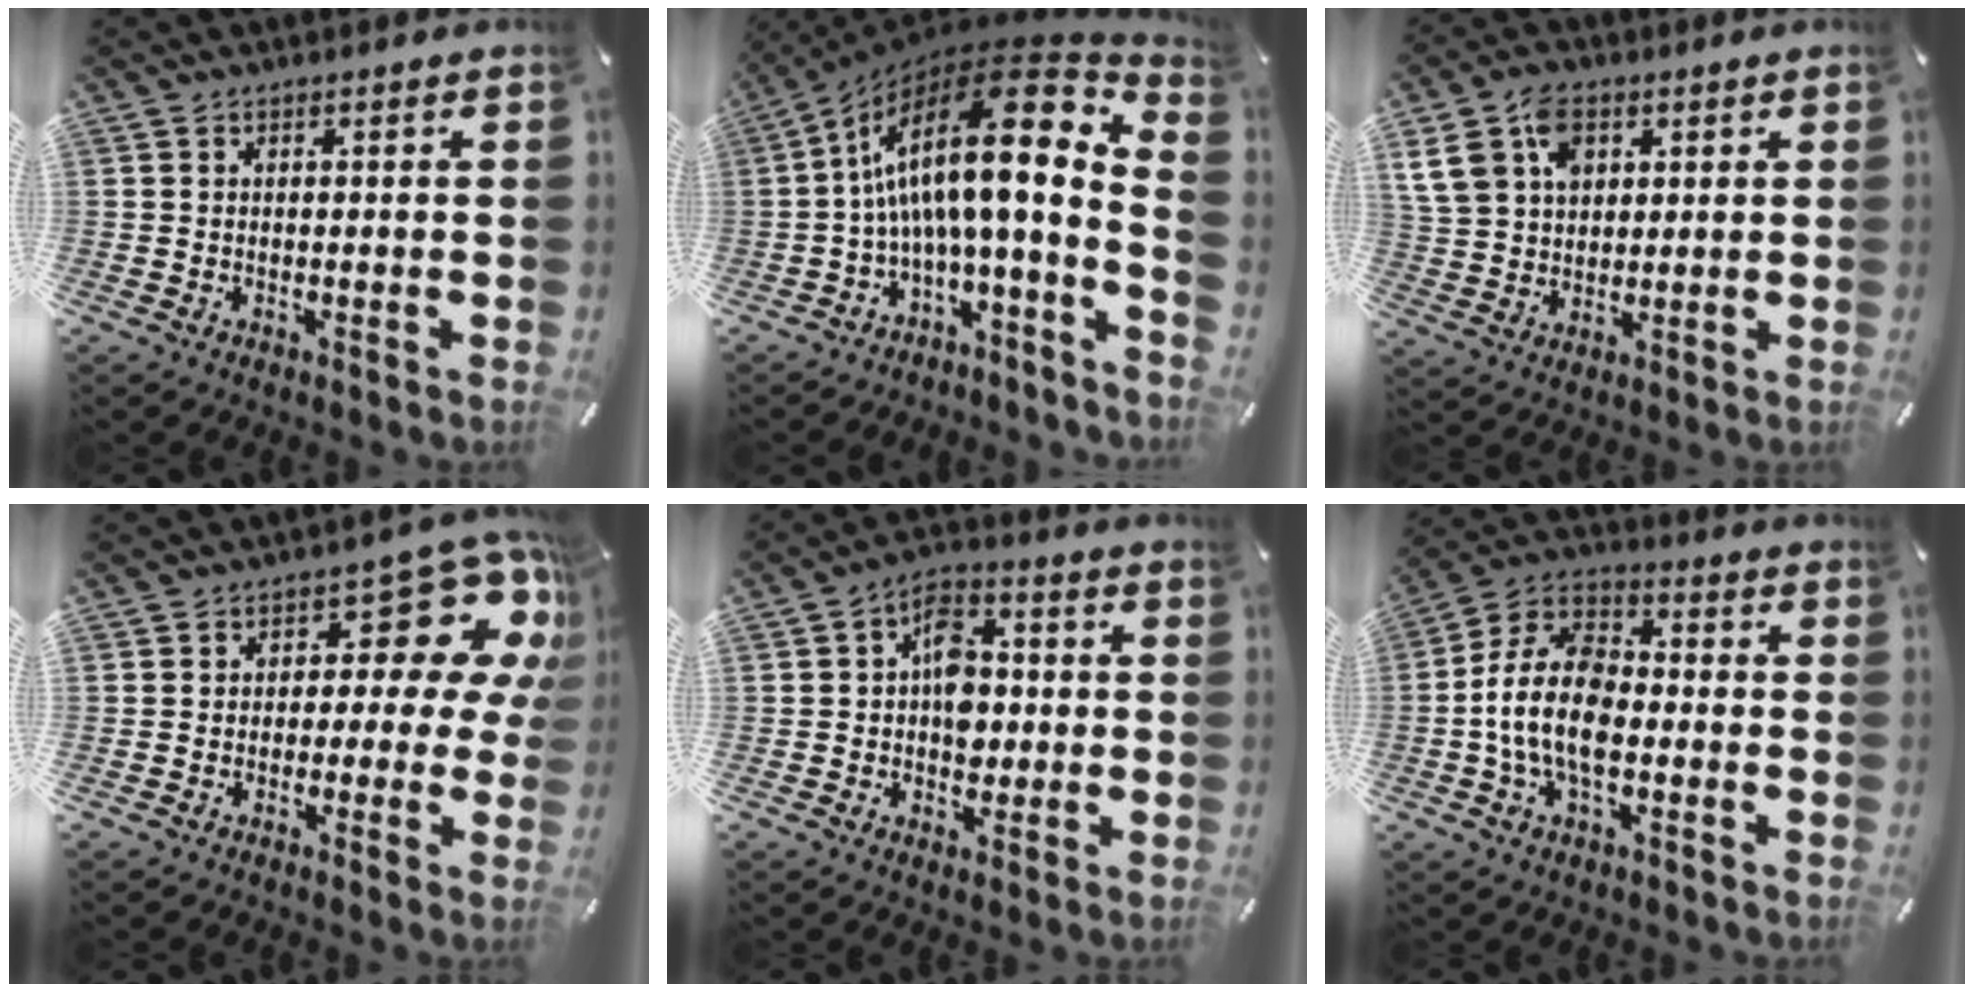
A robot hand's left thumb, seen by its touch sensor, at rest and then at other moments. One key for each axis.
{"total": 19.5, "fx": 5.5, "fy": 4.9, "fz": 18.0, "tx": -0.300, "ty": -0.070, "tz": 0.083}
{"total": 9.9, "fx": 4.1, "fy": 7.0, "fz": 5.7, "tx": -0.132, "ty": 0.009, "tz": 0.080}
{"total": 13.1, "fx": 5.0, "fy": 7.1, "fz": 9.9, "tx": -0.116, "ty": -0.036, "tz": 0.079}
{"total": 8.8, "fx": -0.5, "fy": 6.6, "fz": 5.8, "tx": -0.083, "ty": 0.009, "tz": -0.009}
{"total": 12.9, "fx": -3.5, "fy": 7.8, "fz": 9.6, "tx": -0.209, "ty": 0.014, "tz": -0.066}